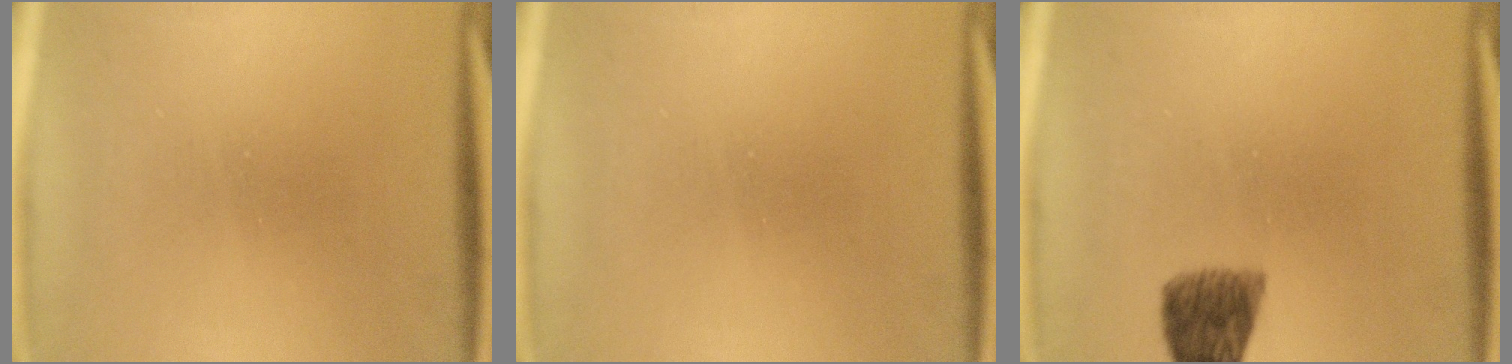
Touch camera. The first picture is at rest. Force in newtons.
{"total": 0.0}
{"total": 6.4}